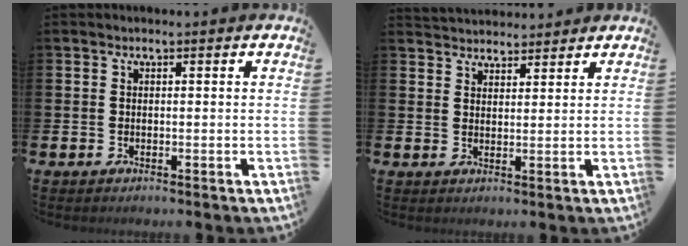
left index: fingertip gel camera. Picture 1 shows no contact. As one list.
[{"total": 3.2, "force": [3.1, 0.8, -0.3], "torque": [0.002, -0.013, 0.057]}]